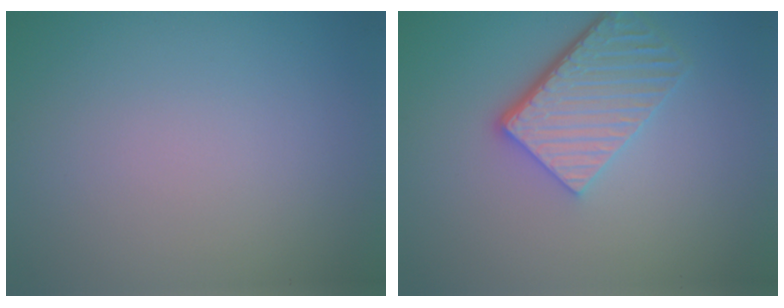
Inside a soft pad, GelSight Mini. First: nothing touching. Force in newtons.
{"total": 5.2, "press": 3.8, "slide": 3.5}